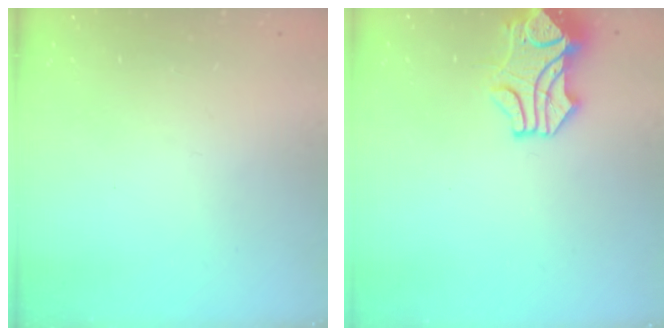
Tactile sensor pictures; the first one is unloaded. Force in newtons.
{"total": 2.2, "press": 1.9, "slide": 1.1}